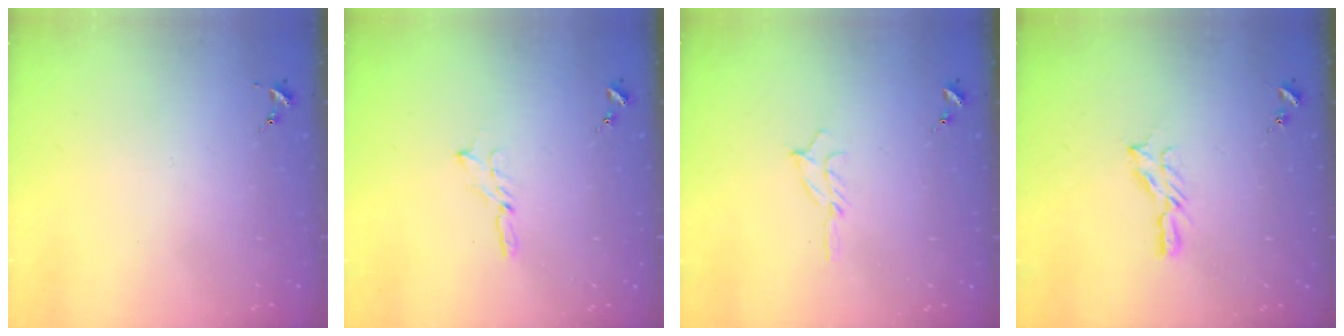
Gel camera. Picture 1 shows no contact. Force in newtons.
{"total": 3.5, "press": 3.5, "slide": 0.1}
{"total": 5.0, "press": 5.0, "slide": 0.6}
{"total": 4.7, "press": 4.7, "slide": 0.5}